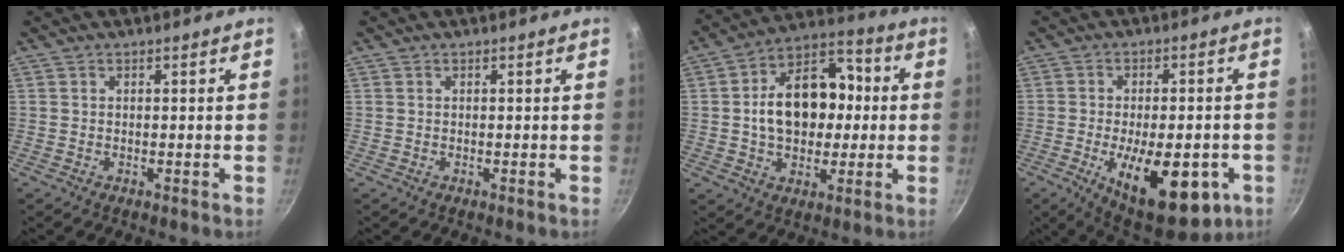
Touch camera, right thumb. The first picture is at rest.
{"total": 0.0}
{"total": 17.3, "force": [0.7, 11.6, 12.8], "torque": [-0.169, 0.034, 0.007]}
{"total": 18.7, "force": [-6.4, 8.6, 15.3], "torque": [-0.208, 0.000, -0.075]}